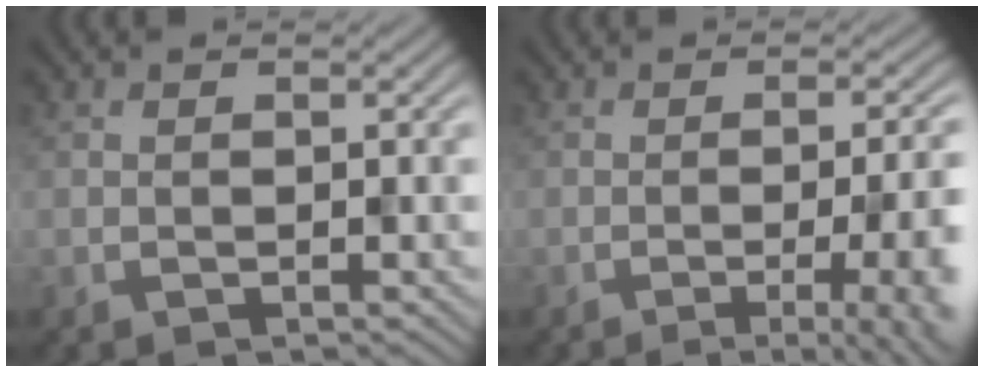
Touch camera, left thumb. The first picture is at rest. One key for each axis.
{"total": 10.6, "fx": -3.2, "fy": 4.0, "fz": 9.3, "tx": -0.080, "ty": 0.000, "tz": -0.040}